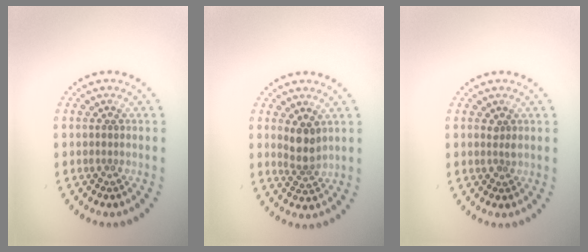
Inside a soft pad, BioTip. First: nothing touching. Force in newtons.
{"total": 2.4, "press": 2.0, "slide": 1.3}
{"total": 0.6, "press": 0.6, "slide": 0.1}